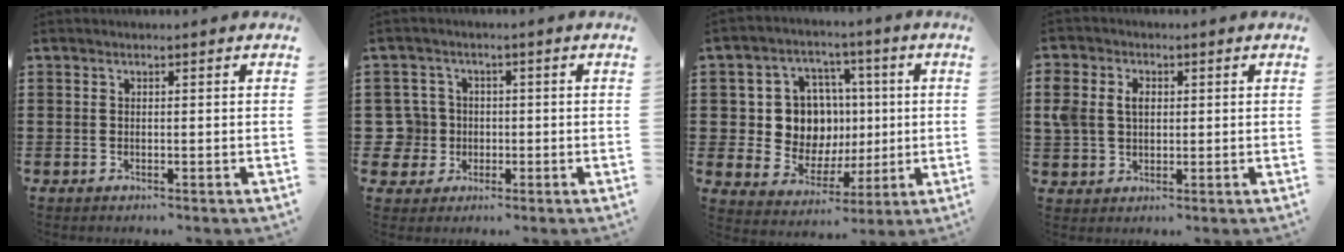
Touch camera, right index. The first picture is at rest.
{"total": 5.4, "force": [-0.5, 5.2, 1.1], "torque": [-0.064, 0.009, -0.015]}
{"total": 10.8, "force": [1.0, 9.7, 4.7], "torque": [-0.112, 0.010, 0.028]}
{"total": 4.5, "force": [1.0, 3.5, 2.8], "torque": [-0.072, 0.010, 0.014]}